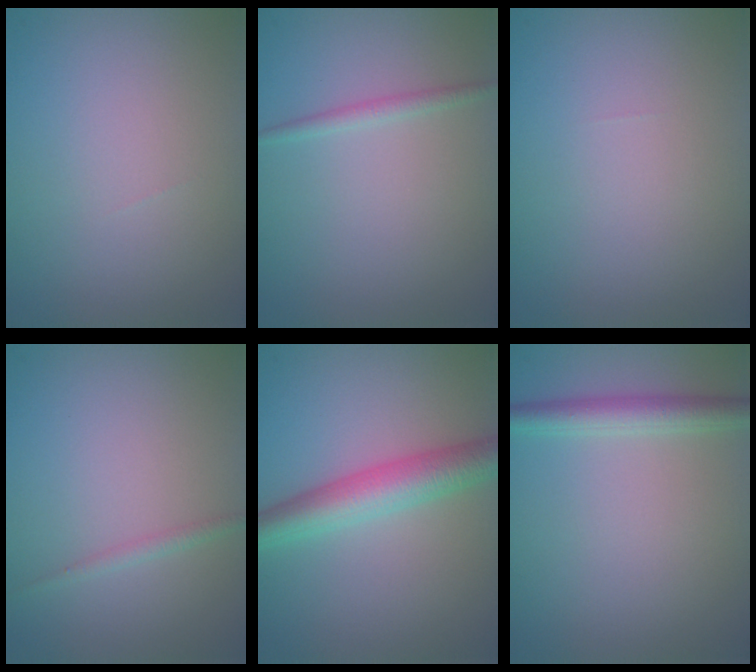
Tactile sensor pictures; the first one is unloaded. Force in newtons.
{"total": 1.1, "press": 1.1, "slide": 0.1}
{"total": 0.0}
{"total": 0.9, "press": 0.9, "slide": 0.1}
{"total": 4.9, "press": 4.9, "slide": 0.1}
{"total": 2.7, "press": 2.7, "slide": 0.1}